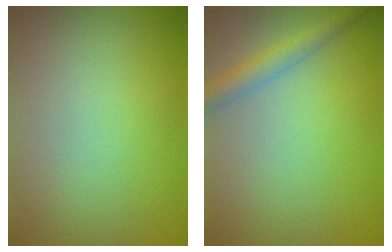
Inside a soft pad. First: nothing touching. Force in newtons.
{"total": 2.9, "press": 2.9, "slide": 0.0}